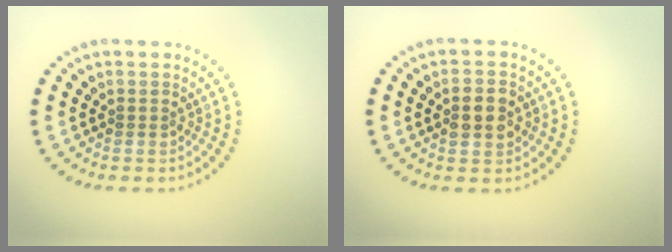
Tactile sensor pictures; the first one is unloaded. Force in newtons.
{"total": 2.9, "press": 2.9, "slide": 0.3}